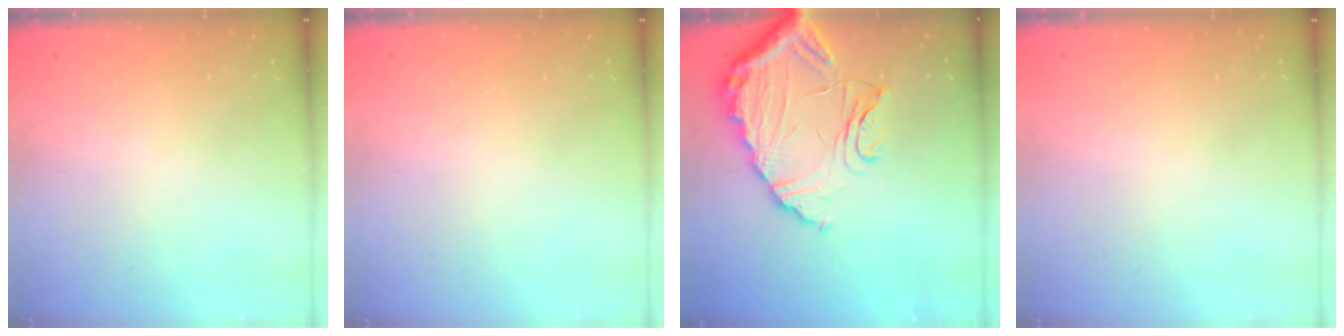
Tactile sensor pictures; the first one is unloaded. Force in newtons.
{"total": 0.0}
{"total": 17.7, "press": 17.6, "slide": 1.3}
{"total": 0.0}